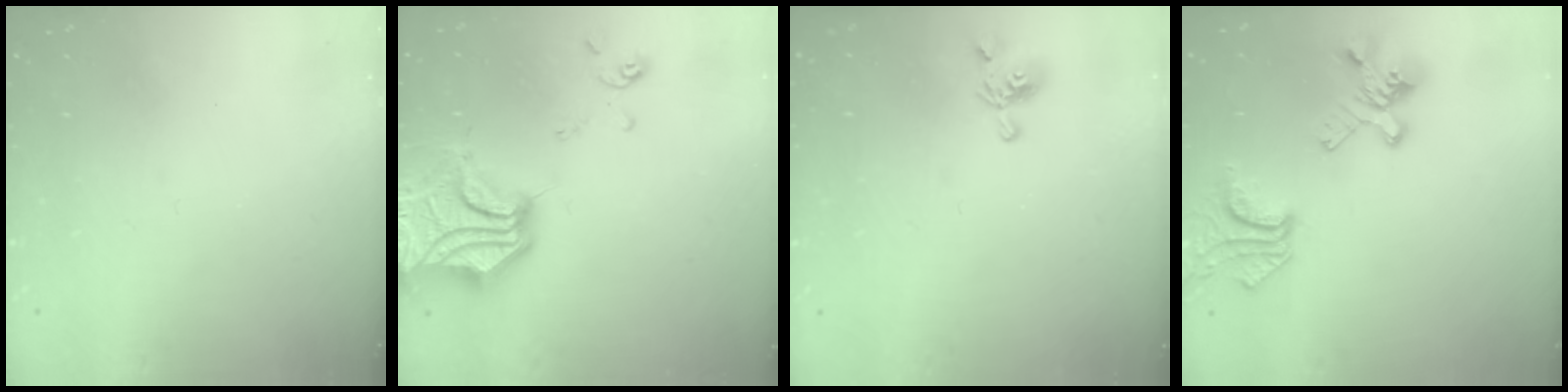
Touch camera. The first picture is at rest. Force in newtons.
{"total": 16.6, "press": 16.2, "slide": 3.4}
{"total": 4.7, "press": 4.7, "slide": 0.1}
{"total": 11.4, "press": 11.0, "slide": 2.8}